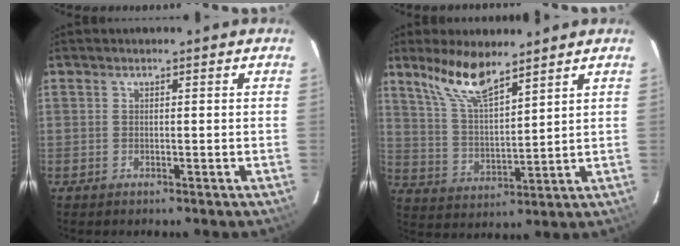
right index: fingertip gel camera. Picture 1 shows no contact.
{"total": 10.1, "force": [7.8, 2.3, 6.1], "torque": [-0.118, 0.006, 0.160]}